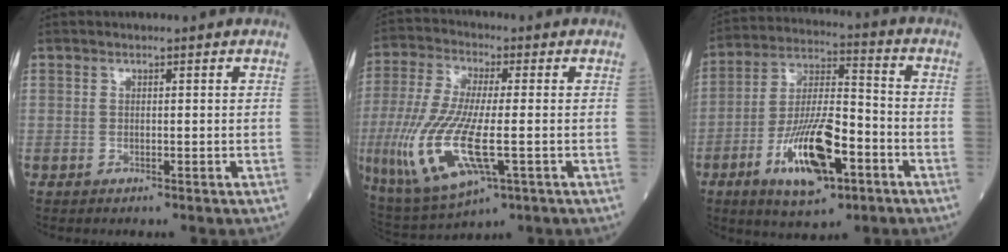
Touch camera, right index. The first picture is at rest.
{"total": 15.2, "force": [-3.6, 4.2, 14.1], "torque": [-0.311, -0.024, -0.058]}
{"total": 14.6, "force": [-6.3, 4.6, 12.4], "torque": [-0.237, -0.001, -0.107]}